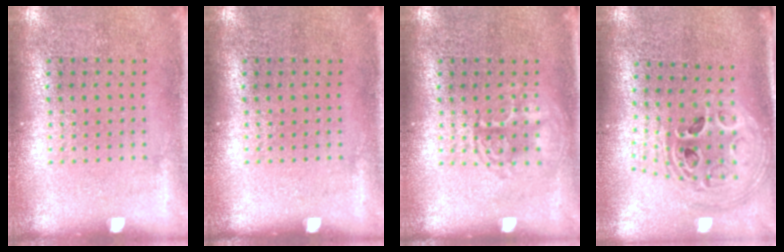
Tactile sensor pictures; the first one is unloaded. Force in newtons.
{"total": 0.0}
{"total": 2.2, "press": 2.1, "slide": 0.4}
{"total": 2.6, "press": 1.9, "slide": 1.8}